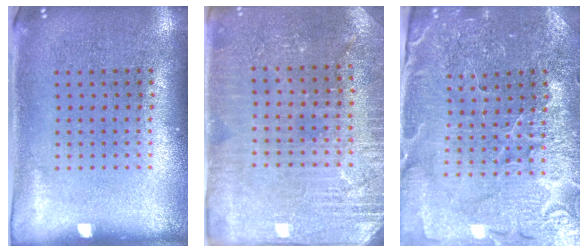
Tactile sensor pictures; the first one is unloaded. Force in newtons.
{"total": 3.0, "press": 2.9, "slide": 0.5}
{"total": 3.4, "press": 3.4, "slide": 0.3}